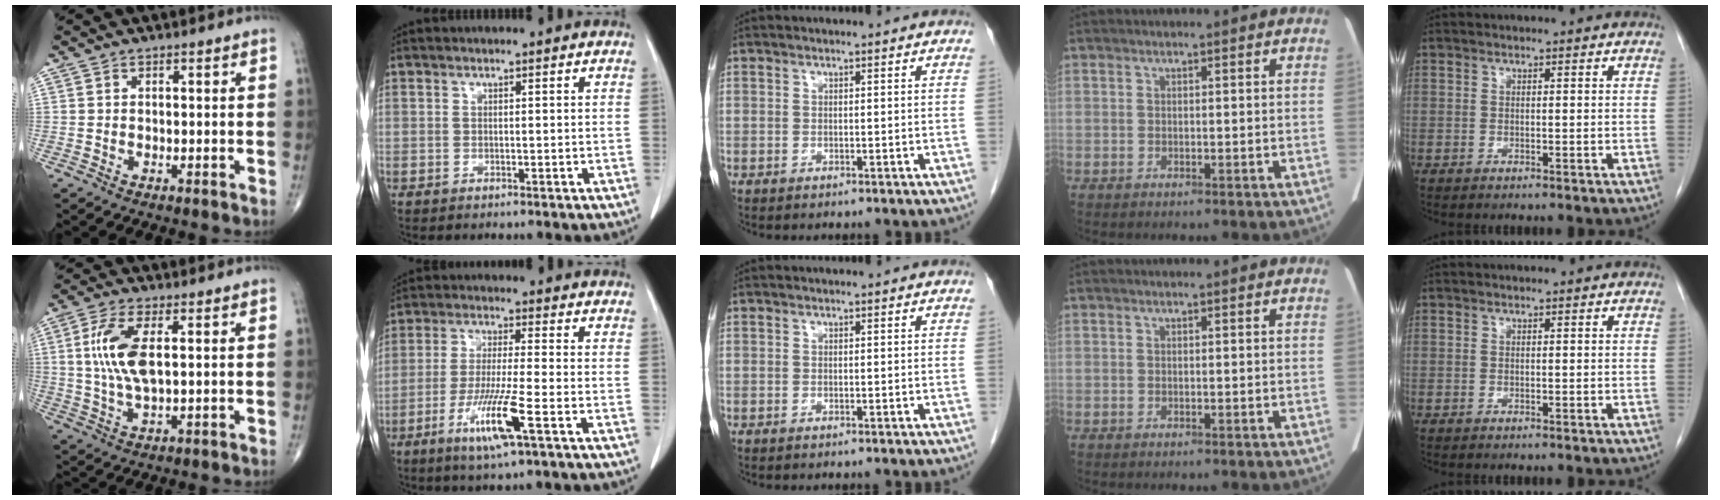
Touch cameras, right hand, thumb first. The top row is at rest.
{"thumb": {"total": 9.3, "force": [1.6, 3.5, 8.4], "torque": [-0.192, -0.003, 0.035]}, "index": {"total": 9.2, "force": [-4.1, -0.2, 8.3], "torque": [-0.164, -0.019, -0.078]}}